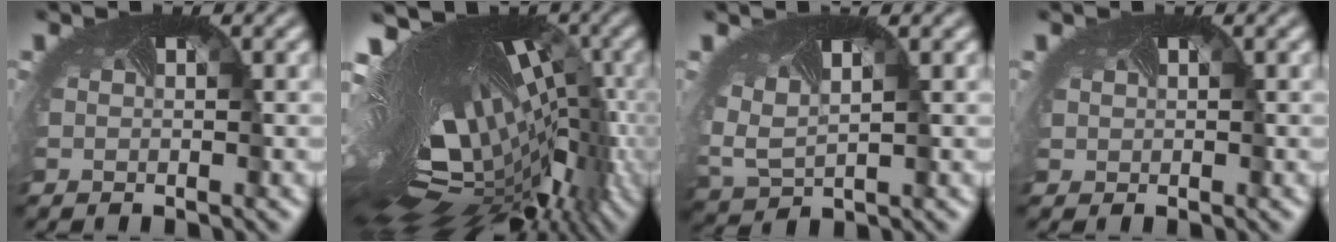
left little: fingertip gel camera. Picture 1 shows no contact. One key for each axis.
{"total": 17.7, "fx": -0.9, "fy": 7.7, "fz": 15.9, "tx": -0.235, "ty": 0.012, "tz": 0.003}
{"total": 4.0, "fx": 1.6, "fy": 2.1, "fz": 3.0, "tx": -0.070, "ty": 0.001, "tz": 0.035}
{"total": 0.6, "fx": 0.4, "fy": 0.3, "fz": 0.0, "tx": -0.005, "ty": 0.002, "tz": 0.009}